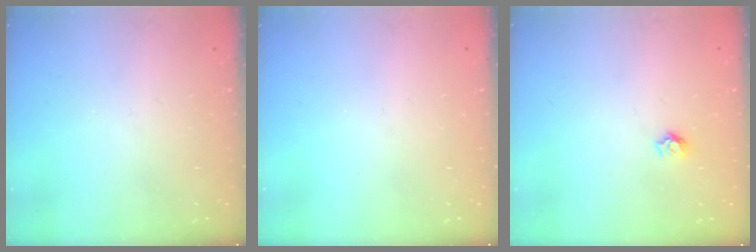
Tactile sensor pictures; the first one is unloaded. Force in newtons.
{"total": 0.0}
{"total": 5.5, "press": 5.5, "slide": 0.5}